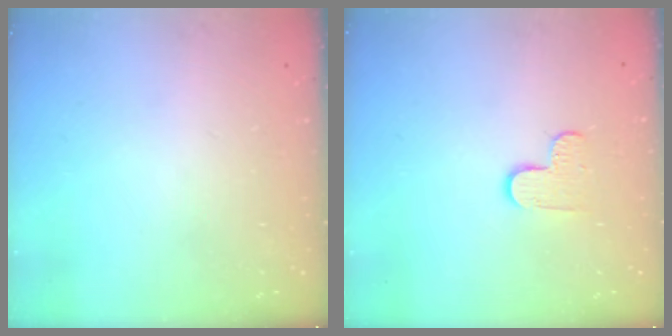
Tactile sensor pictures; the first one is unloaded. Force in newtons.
{"total": 4.6, "press": 4.5, "slide": 0.5}